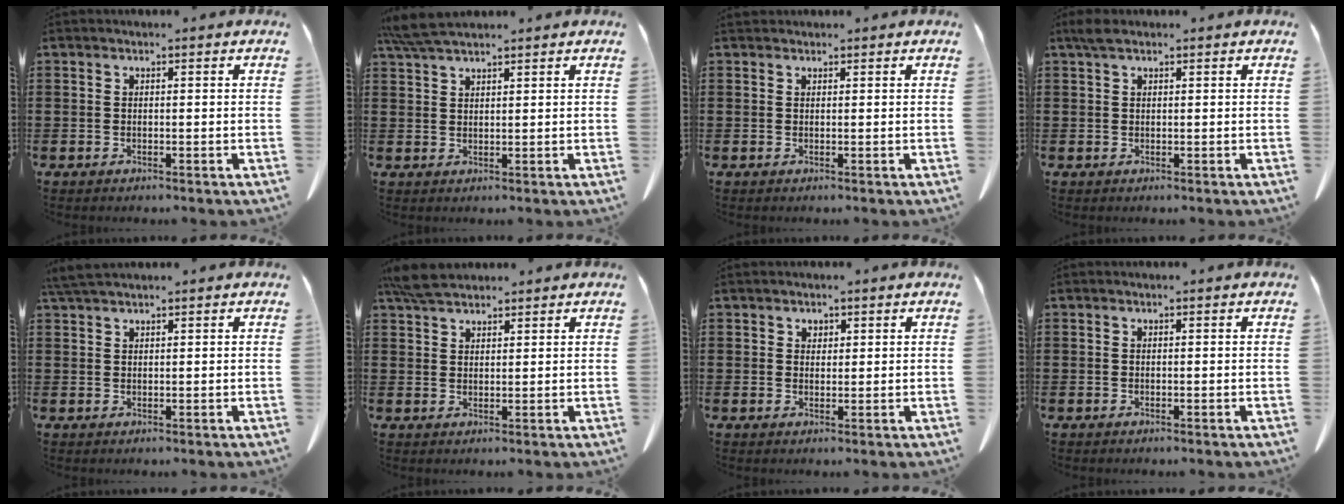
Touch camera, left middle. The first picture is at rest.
{"total": 4.8, "force": [3.9, 0.7, 2.6], "torque": [-0.061, -0.003, 0.075]}
{"total": 0.7, "force": [0.6, 0.2, 0.0], "torque": [-0.003, -0.001, 0.014]}
{"total": 1.7, "force": [1.1, 0.7, 1.0], "torque": [-0.024, 0.004, 0.020]}
{"total": 2.5, "force": [2.1, 0.3, 1.4], "torque": [-0.033, 0.002, 0.041]}
{"total": 4.8, "force": [4.1, 1.3, 2.1], "torque": [-0.052, -0.002, 0.078]}
{"total": 1.3, "force": [1.1, 0.8, 0.3], "torque": [0.000, -0.002, 0.019]}
{"total": 0.0}